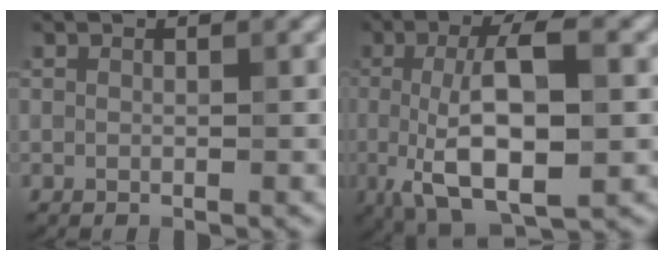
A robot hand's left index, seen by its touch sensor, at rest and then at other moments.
{"total": 9.0, "force": [-0.7, 3.0, 8.4], "torque": [-0.147, 0.002, -0.015]}